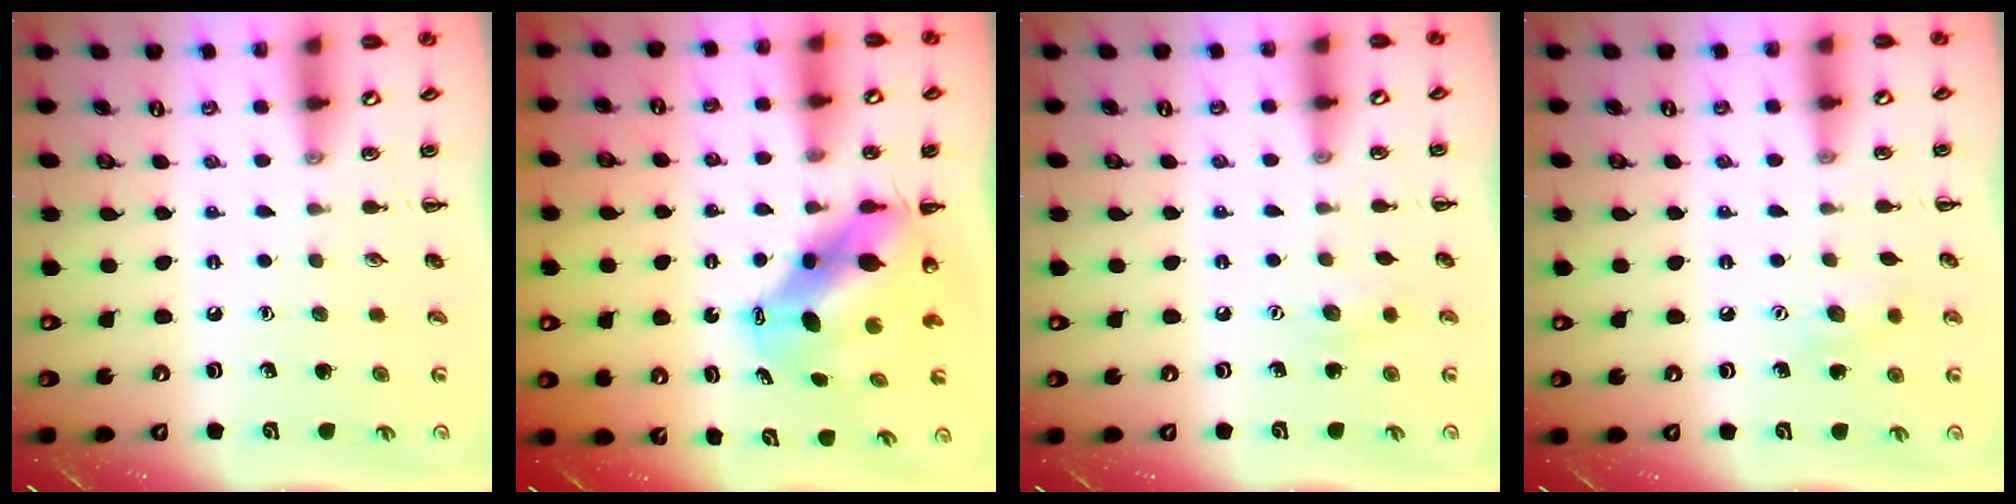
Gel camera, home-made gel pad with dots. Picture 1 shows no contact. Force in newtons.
{"total": 8.3, "press": 8.0, "slide": 2.2}
{"total": 5.8, "press": 5.7, "slide": 1.3}
{"total": 6.6, "press": 6.5, "slide": 1.3}